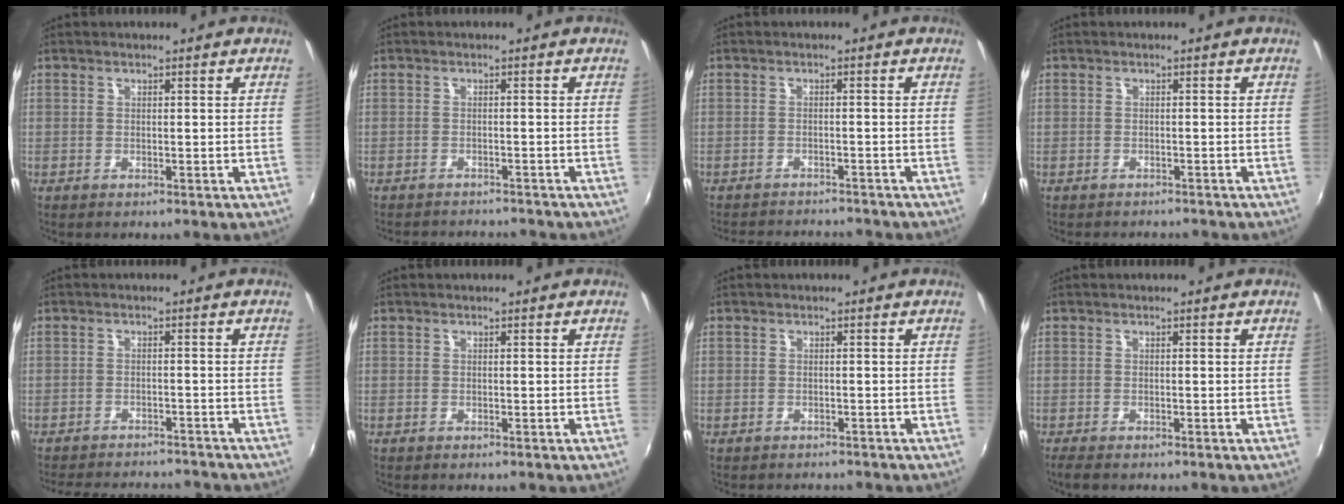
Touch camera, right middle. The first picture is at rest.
{"total": 5.5, "force": [-5.2, 1.2, 1.3], "torque": [-0.037, -0.011, -0.075]}
{"total": 8.3, "force": [-7.8, 1.7, 2.4], "torque": [-0.062, -0.009, -0.111]}
{"total": 2.2, "force": [-1.8, 1.3, 0.1], "torque": [-0.005, 0.004, -0.026]}
{"total": 12.9, "force": [-11.6, 3.6, 4.6], "torque": [-0.103, -0.004, -0.158]}
{"total": 0.0}
{"total": 1.8, "force": [-1.3, 1.2, 0.0], "torque": [-0.004, 0.006, -0.018]}
{"total": 2.2, "force": [-1.8, 0.7, 1.2], "torque": [-0.024, -0.012, -0.030]}